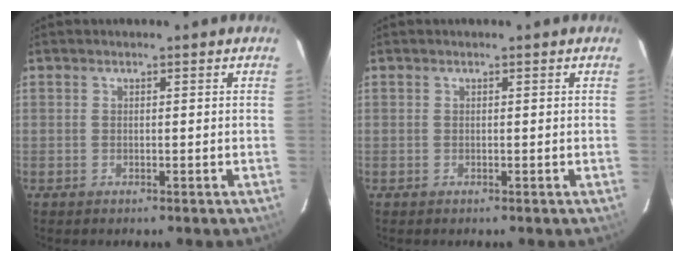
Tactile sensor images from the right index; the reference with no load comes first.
{"total": 0.0}